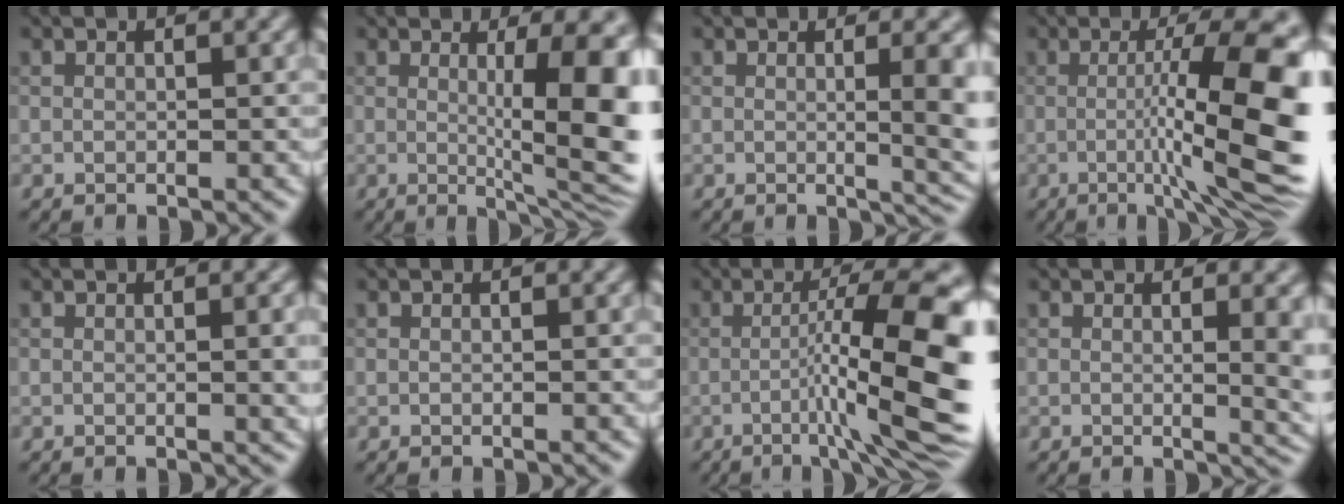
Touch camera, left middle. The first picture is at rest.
{"total": 10.7, "force": [0.6, 2.7, 10.4], "torque": [-0.128, -0.012, 0.014]}
{"total": 5.5, "force": [0.1, 1.8, 5.2], "torque": [-0.050, -0.004, 0.004]}
{"total": 13.3, "force": [-1.0, 3.2, 12.9], "torque": [-0.174, -0.004, -0.017]}
{"total": 2.5, "force": [0.2, 0.7, 2.4], "torque": [-0.024, 0.000, -0.001]}
{"total": 0.0}
{"total": 11.4, "force": [-2.4, 1.7, 11.0], "torque": [-0.155, 0.011, -0.037]}
{"total": 4.9, "force": [0.5, 2.1, 4.4], "torque": [-0.026, -0.003, 0.010]}